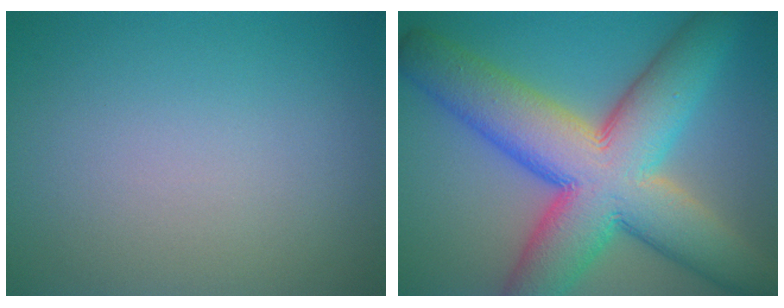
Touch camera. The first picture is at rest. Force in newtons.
{"total": 14.3, "press": 14.3, "slide": 0.7}